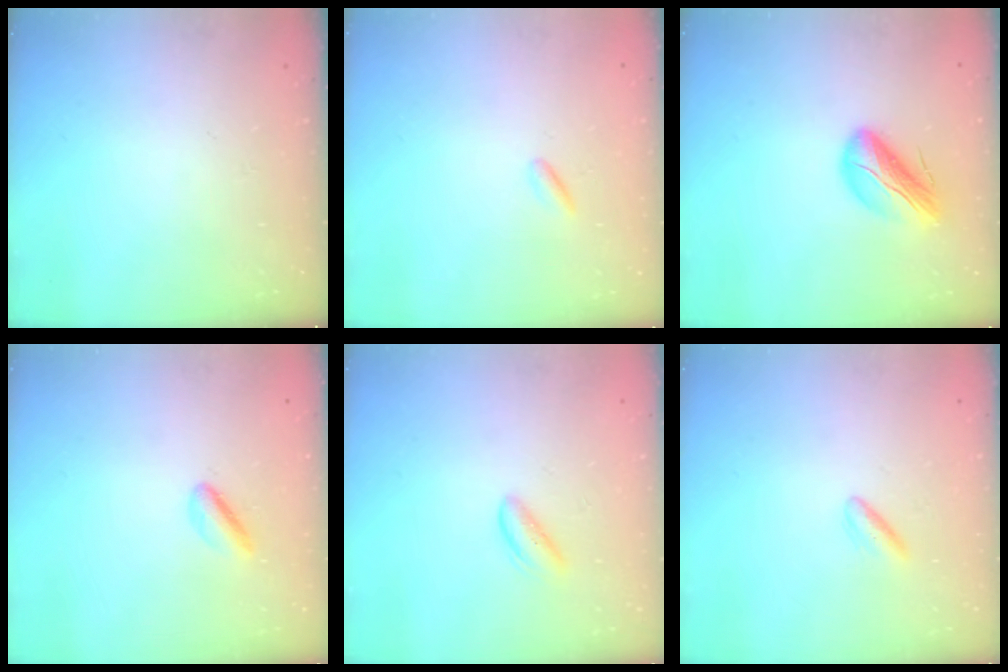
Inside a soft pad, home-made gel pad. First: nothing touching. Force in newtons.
{"total": 1.2, "press": 1.0, "slide": 0.6}
{"total": 12.2, "press": 11.8, "slide": 3.1}
{"total": 3.1, "press": 2.8, "slide": 1.3}
{"total": 2.3, "press": 2.3, "slide": 0.3}
{"total": 2.7, "press": 2.4, "slide": 1.2}